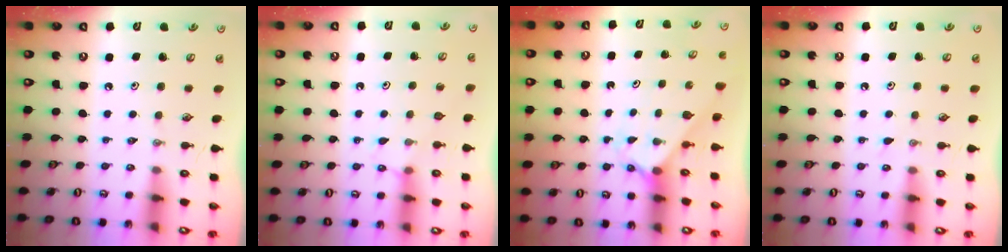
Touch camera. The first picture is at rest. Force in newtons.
{"total": 4.7, "press": 4.7, "slide": 0.6}
{"total": 2.0, "press": 1.9, "slide": 0.2}
{"total": 5.4, "press": 5.4, "slide": 0.4}